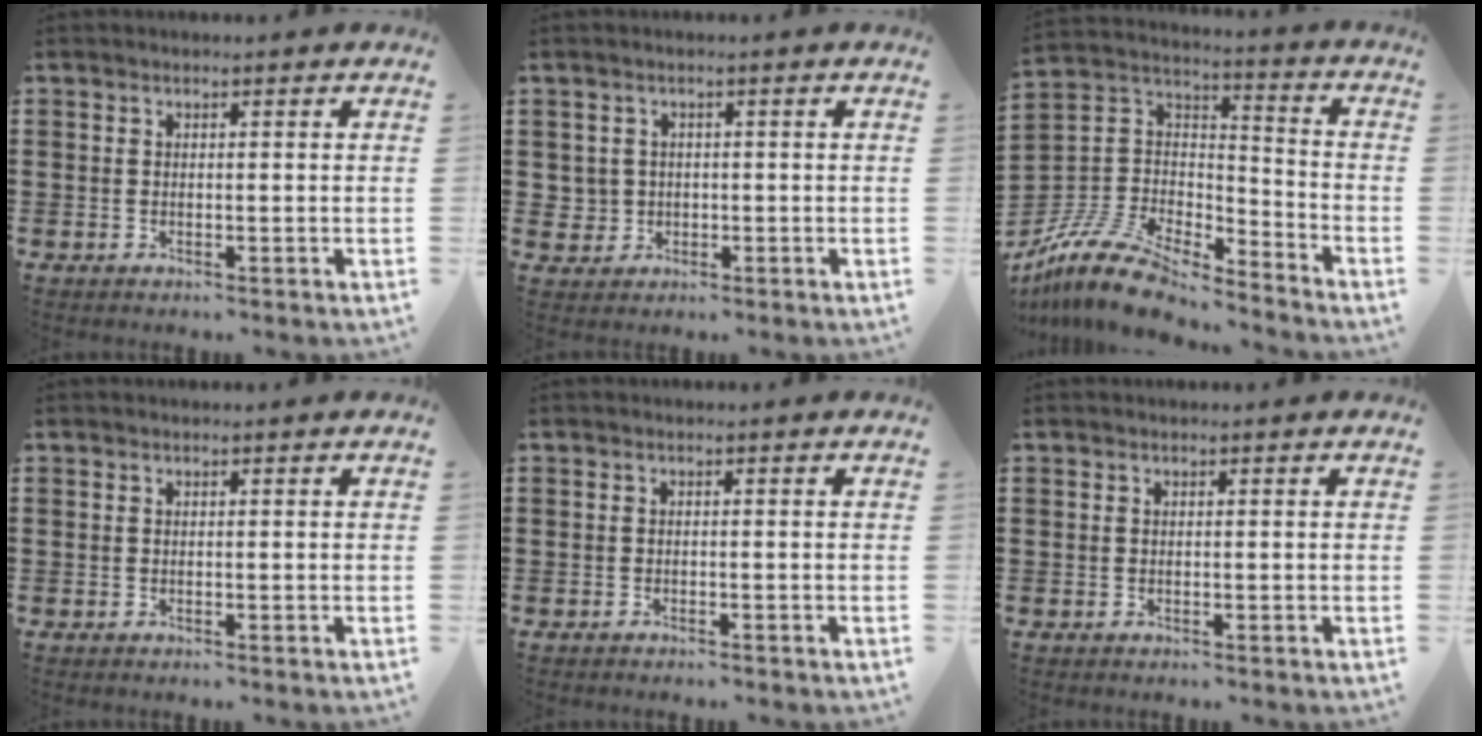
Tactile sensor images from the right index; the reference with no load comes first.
{"total": 2.6, "force": [-0.3, 2.5, 0.3], "torque": [-0.019, 0.006, -0.008]}
{"total": 11.6, "force": [-10.5, 3.1, 4.1], "torque": [-0.102, 0.016, -0.213]}
{"total": 0.0}
{"total": 0.6, "force": [-0.6, 0.1, 0.1], "torque": [-0.003, -0.001, -0.013]}
{"total": 0.0}